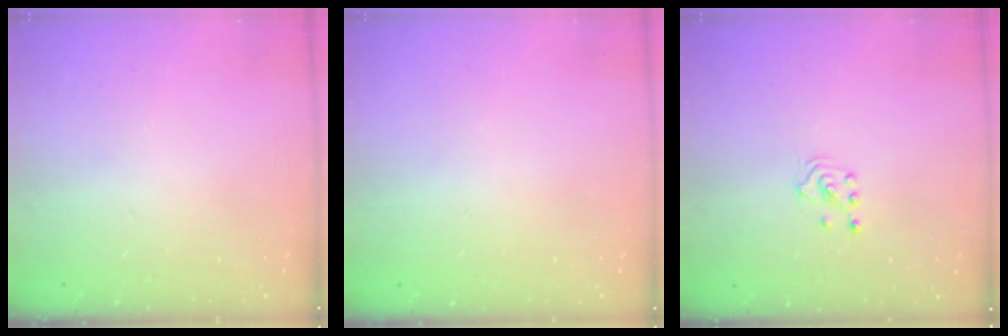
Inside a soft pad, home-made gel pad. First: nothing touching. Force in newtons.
{"total": 0.0}
{"total": 2.1, "press": 2.1, "slide": 0.1}